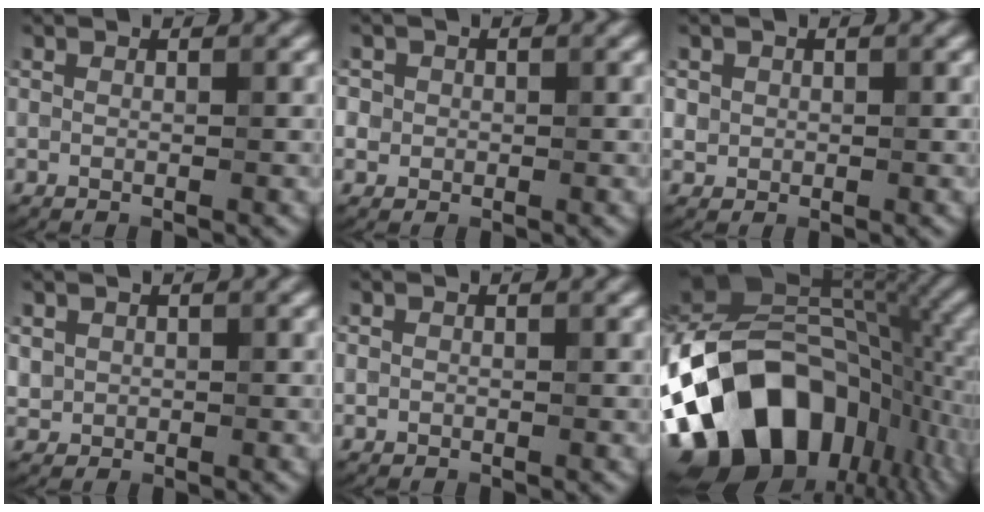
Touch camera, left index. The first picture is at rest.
{"total": 2.2, "force": [0.5, 2.1, 0.6], "torque": [0.002, 0.008, 0.005]}
{"total": 1.1, "force": [0.1, 1.1, 0.1], "torque": [0.008, -0.005, 0.004]}
{"total": 1.2, "force": [0.3, 1.1, 0.2], "torque": [0.000, -0.005, 0.009]}
{"total": 0.6, "force": [-0.1, 0.6, 0.0], "torque": [0.004, -0.004, -0.003]}
{"total": 18.0, "force": [-7.2, 11.3, 12.1], "torque": [-0.206, 0.009, -0.133]}